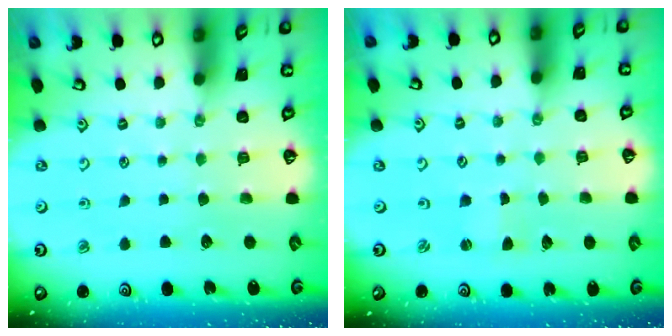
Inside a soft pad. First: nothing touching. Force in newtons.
{"total": 0.0}